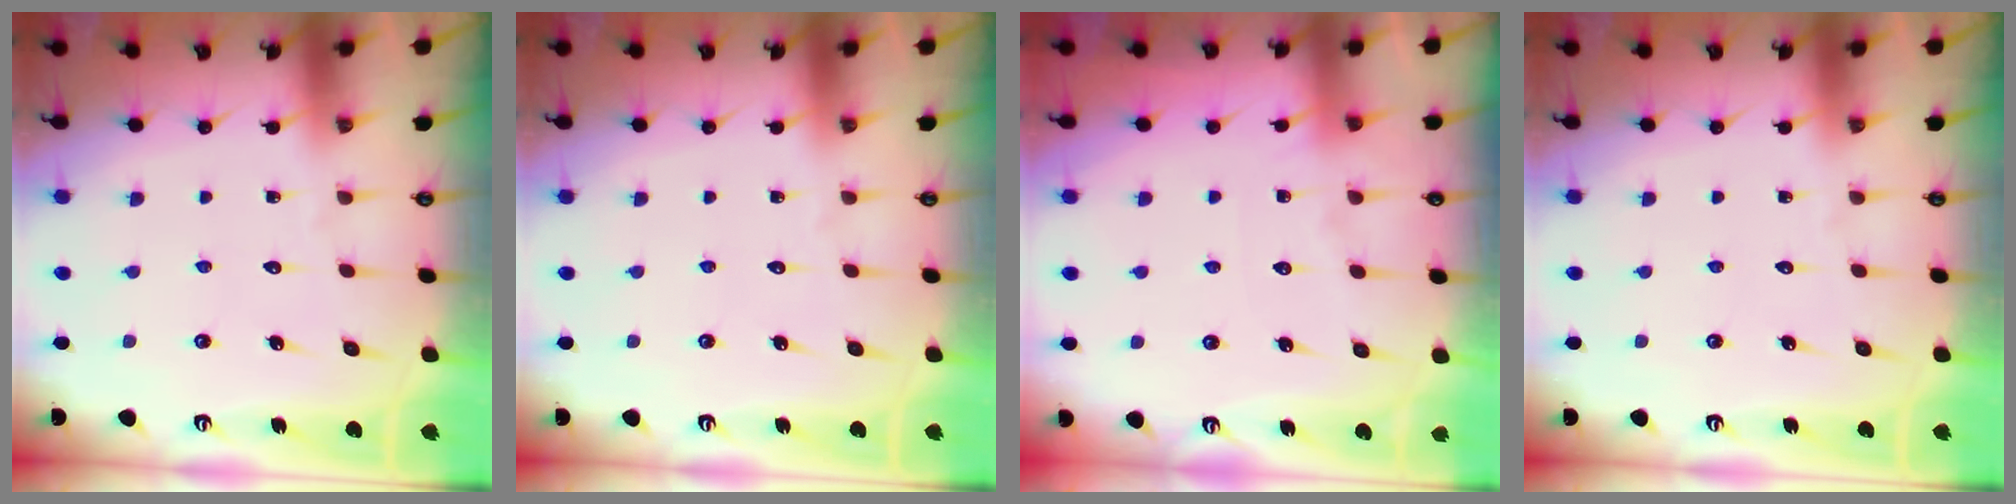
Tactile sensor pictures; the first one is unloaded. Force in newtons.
{"total": 0.0}
{"total": 4.8, "press": 4.8, "slide": 0.6}
{"total": 0.0}